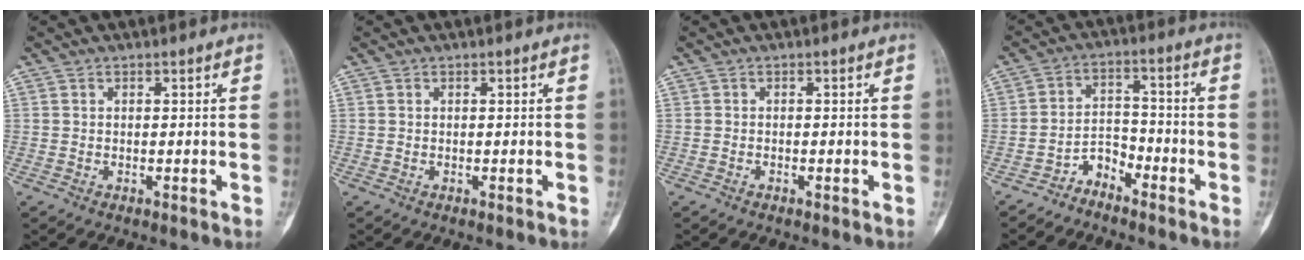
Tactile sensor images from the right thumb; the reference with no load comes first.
{"total": 0.0}
{"total": 0.0}
{"total": 4.7, "force": [-3.9, 2.4, 1.2], "torque": [-0.007, 0.046, -0.077]}